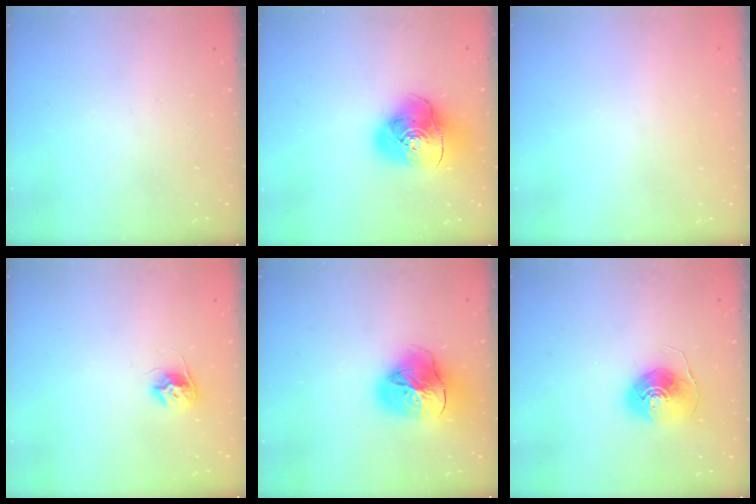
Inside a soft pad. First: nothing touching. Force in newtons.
{"total": 14.0, "press": 13.9, "slide": 1.8}
{"total": 0.9, "press": 0.9, "slide": 0.1}
{"total": 8.3, "press": 8.2, "slide": 0.6}
{"total": 23.3, "press": 23.2, "slide": 2.4}
{"total": 8.3, "press": 8.3, "slide": 0.6}